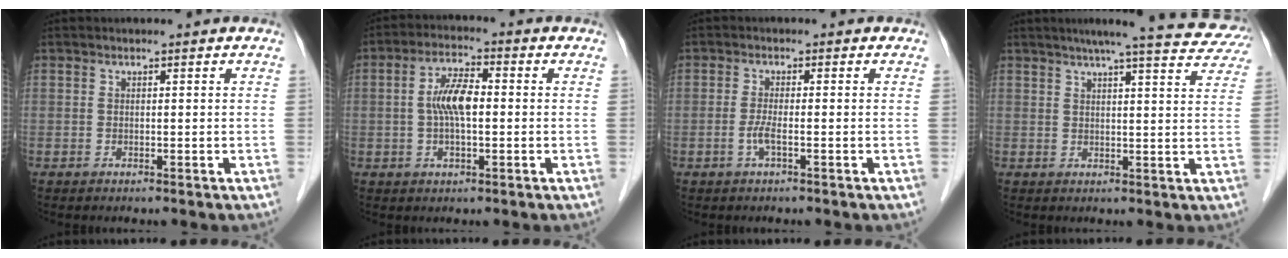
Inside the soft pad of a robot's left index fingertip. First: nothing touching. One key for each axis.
{"total": 6.3, "fx": -0.1, "fy": 2.0, "fz": 6.0, "tx": -0.124, "ty": 0.009, "tz": -0.004}
{"total": 2.0, "fx": -0.8, "fy": 0.1, "fz": 1.9, "tx": -0.041, "ty": -0.002, "tz": -0.019}
{"total": 16.6, "fx": 14.6, "fy": 1.8, "fz": 7.7, "tx": -0.099, "ty": 0.008, "tz": 0.167}